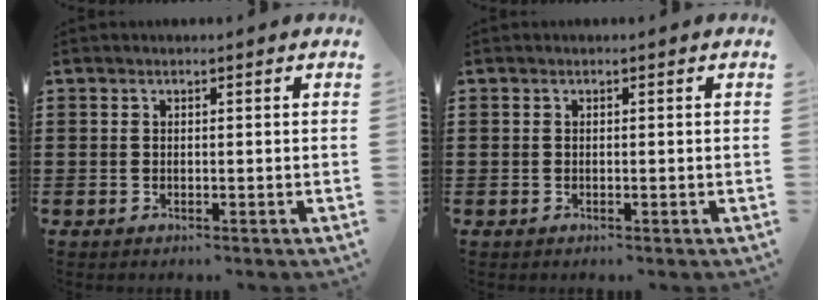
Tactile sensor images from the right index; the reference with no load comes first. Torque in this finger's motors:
{"motor_torque": [0.00, 0.00, 0.00, 0.00]}